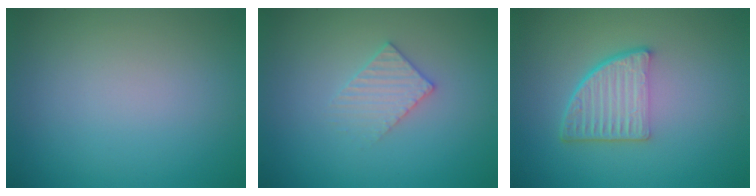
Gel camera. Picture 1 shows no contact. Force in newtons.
{"total": 2.1, "press": 2.0, "slide": 0.3}
{"total": 4.8, "press": 3.3, "slide": 3.4}